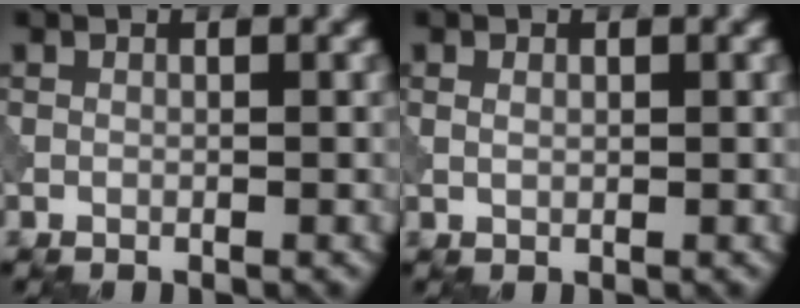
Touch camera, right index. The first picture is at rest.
{"total": 0.8, "force": [0.2, 0.5, 0.5], "torque": [-0.012, 0.001, 0.005]}